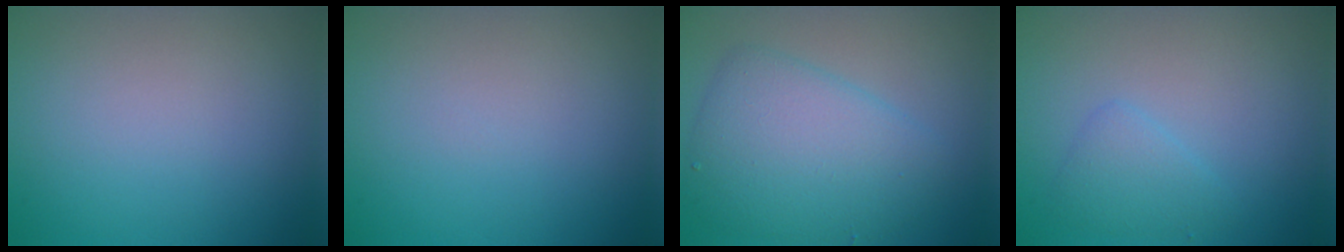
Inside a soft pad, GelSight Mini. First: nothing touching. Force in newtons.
{"total": 0.0}
{"total": 6.3, "press": 6.3, "slide": 0.1}
{"total": 1.9, "press": 1.9, "slide": 0.0}